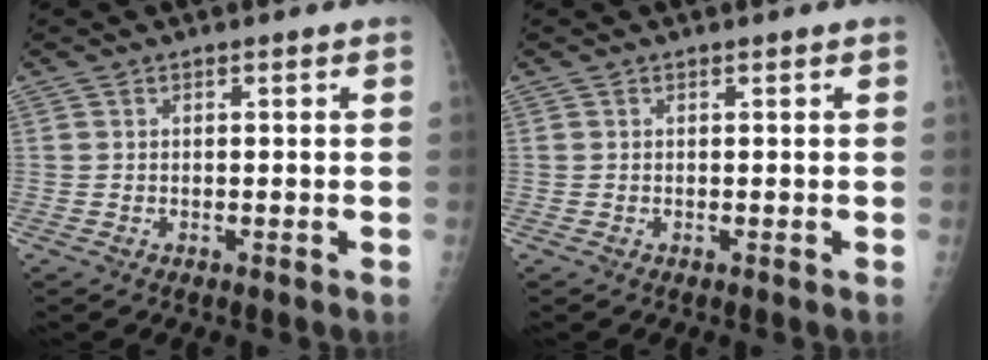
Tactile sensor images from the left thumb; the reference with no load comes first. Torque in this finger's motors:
{"motor_torque": [0.10, -0.09, 0.02, -0.02, 0.01]}